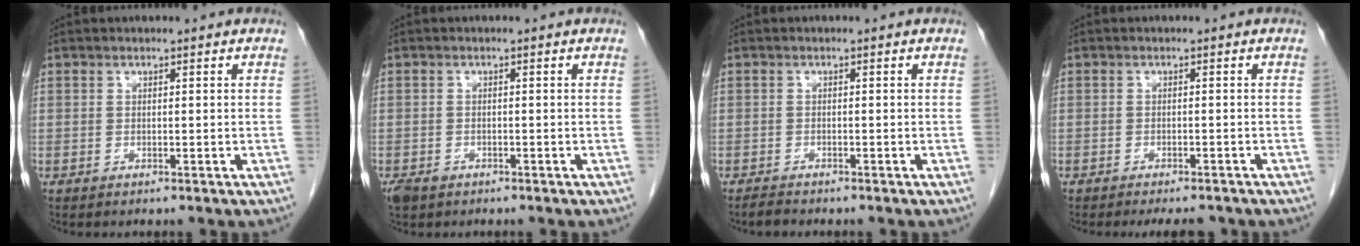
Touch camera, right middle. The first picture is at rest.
{"total": 2.7, "force": [-1.9, 1.7, 1.1], "torque": [-0.023, -0.002, -0.027]}
{"total": 1.3, "force": [-1.2, 0.2, 0.4], "torque": [-0.012, -0.004, -0.021]}
{"total": 4.6, "force": [-4.0, 1.2, 1.8], "torque": [-0.015, -0.005, -0.052]}